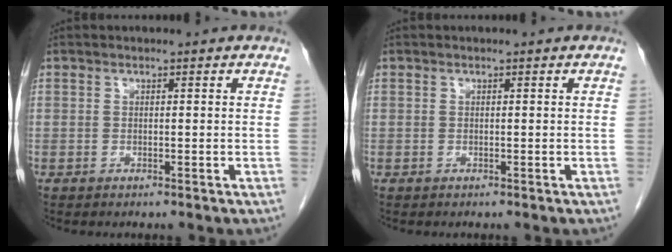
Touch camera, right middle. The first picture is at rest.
{"total": 0.0}